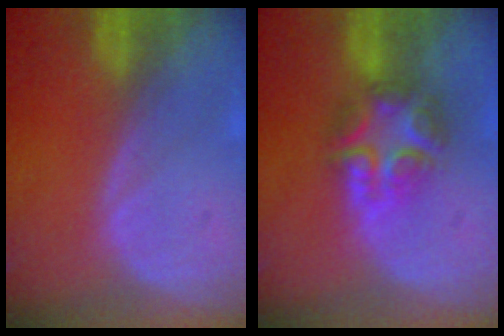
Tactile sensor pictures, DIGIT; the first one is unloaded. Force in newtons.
{"total": 7.6, "press": 6.5, "slide": 3.9}